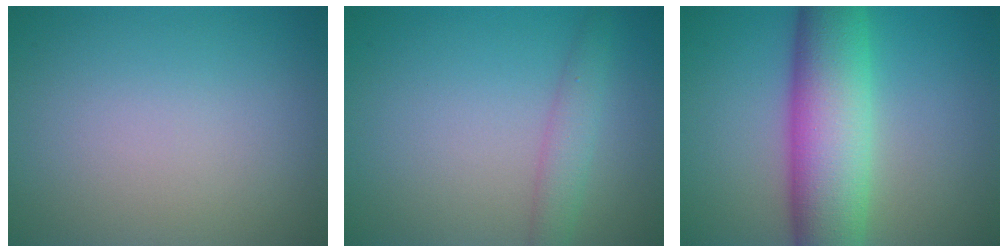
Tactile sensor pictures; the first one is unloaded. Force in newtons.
{"total": 2.2, "press": 2.2, "slide": 0.1}
{"total": 10.1, "press": 10.1, "slide": 0.2}